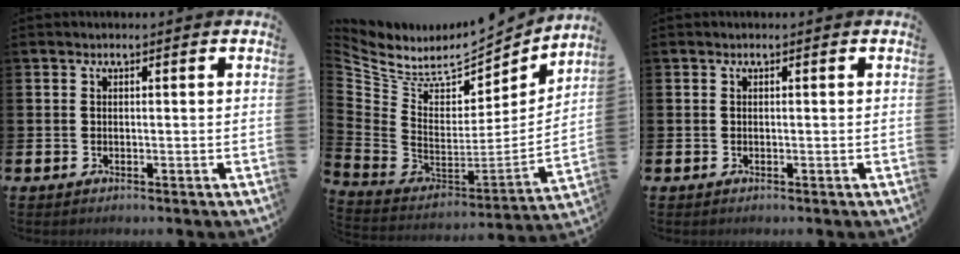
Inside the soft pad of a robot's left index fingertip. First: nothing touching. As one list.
[{"total": 6.7, "force": [5.6, 3.6, 1.1], "torque": [-0.063, -0.050, 0.100]}, {"total": 0.0}]